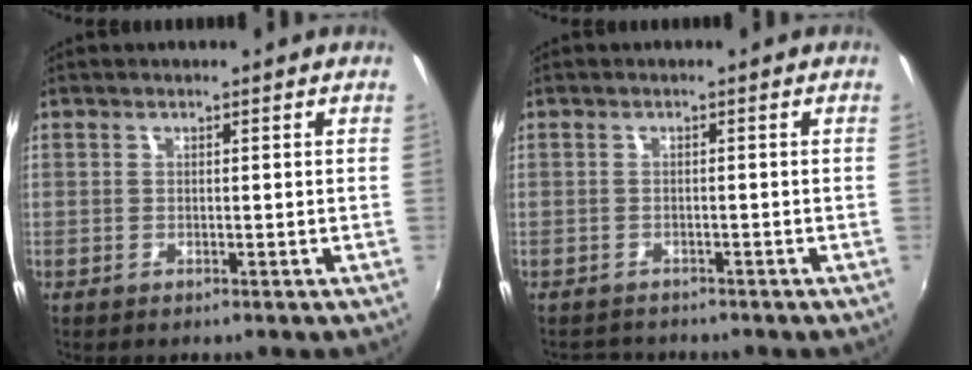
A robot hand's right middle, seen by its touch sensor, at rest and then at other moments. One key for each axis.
{"total": 3.3, "fx": -3.1, "fy": 1.0, "fz": 0.4, "tx": -0.017, "ty": -0.006, "tz": -0.051}